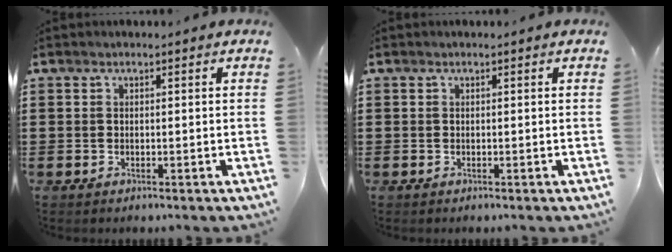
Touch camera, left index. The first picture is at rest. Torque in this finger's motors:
{"motor_torque": [0.00, 0.00, 0.03, 0.00]}